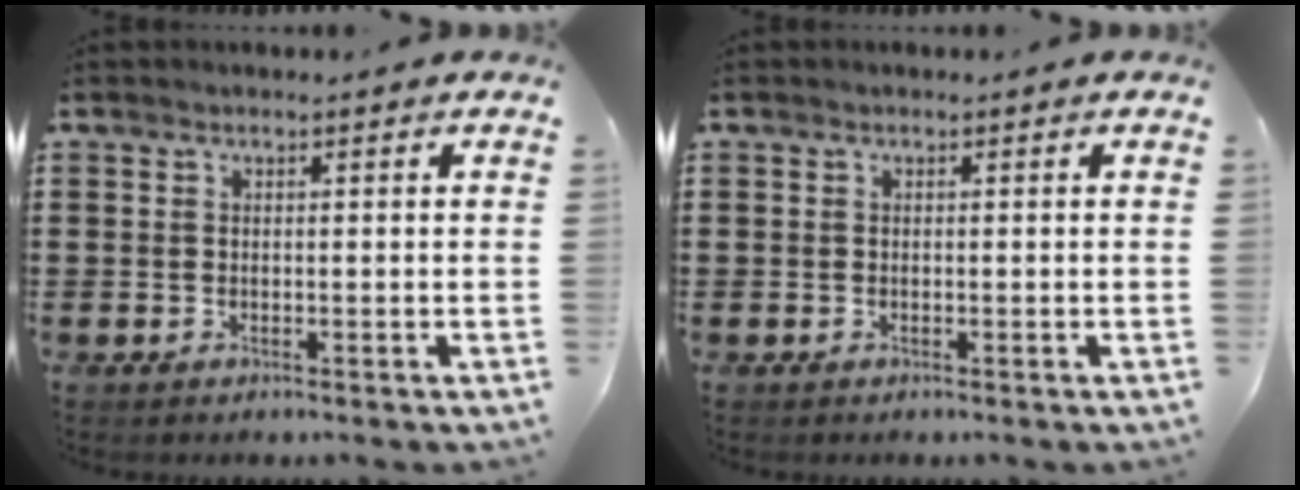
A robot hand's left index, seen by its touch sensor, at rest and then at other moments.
{"total": 0.0}